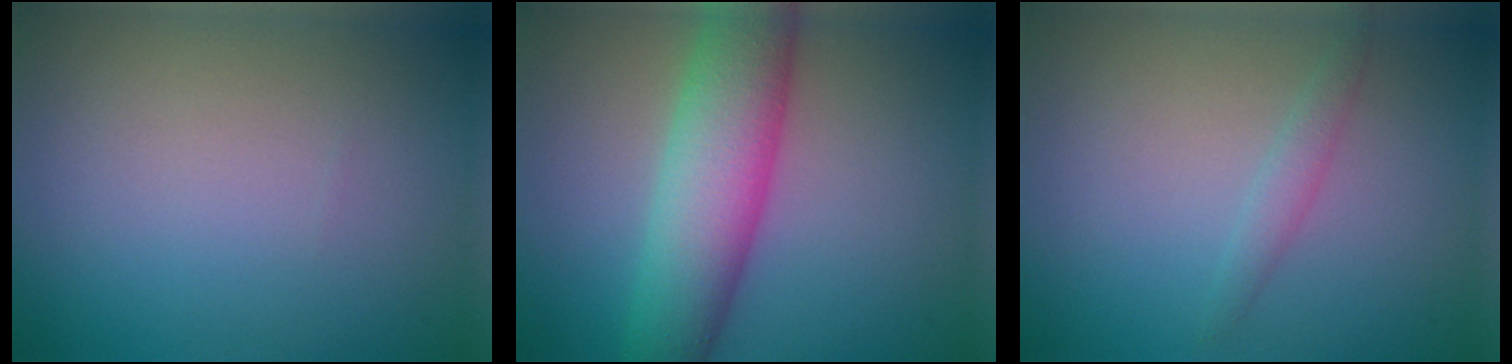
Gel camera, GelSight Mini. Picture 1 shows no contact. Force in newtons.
{"total": 8.2, "press": 8.2, "slide": 0.2}
{"total": 1.2, "press": 1.2, "slide": 0.1}